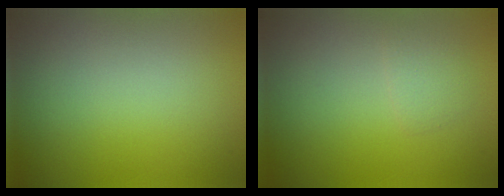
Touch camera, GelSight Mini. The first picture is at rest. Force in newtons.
{"total": 1.2, "press": 1.2, "slide": 0.1}